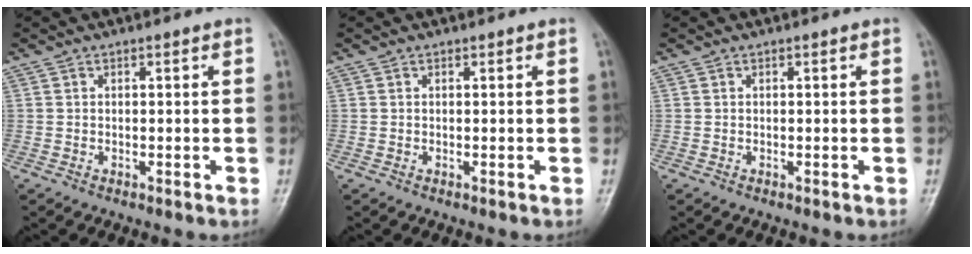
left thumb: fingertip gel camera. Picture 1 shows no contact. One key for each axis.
{"total": 0.0}
{"total": 0.0}